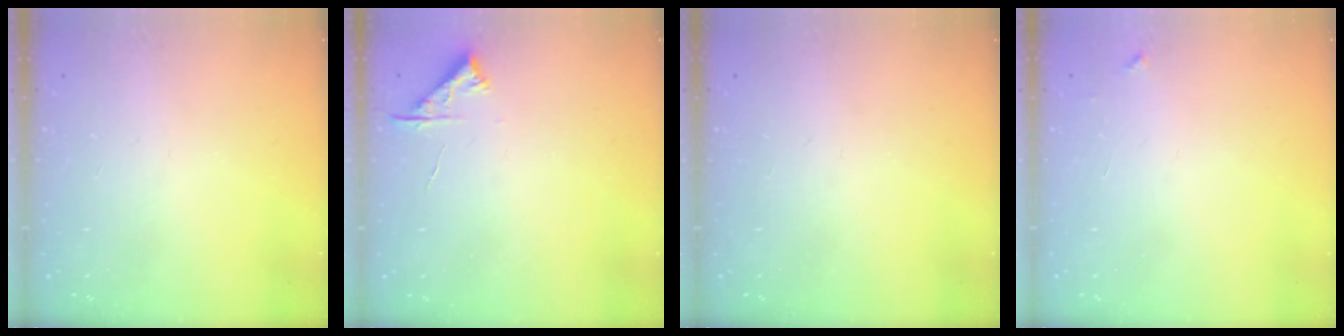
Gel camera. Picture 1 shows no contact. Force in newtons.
{"total": 4.7, "press": 4.6, "slide": 0.6}
{"total": 0.0}
{"total": 3.3, "press": 3.3, "slide": 0.4}